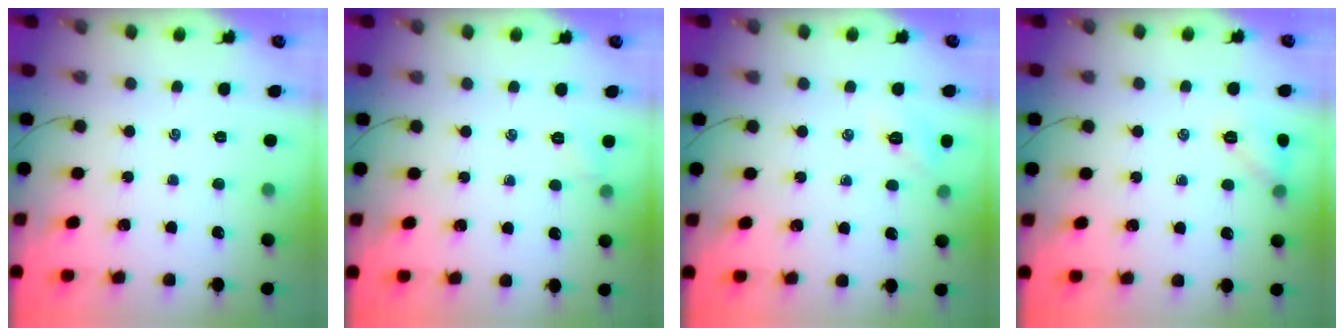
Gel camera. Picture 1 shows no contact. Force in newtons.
{"total": 4.7, "press": 4.6, "slide": 1.0}
{"total": 6.4, "press": 6.3, "slide": 1.5}
{"total": 7.2, "press": 7.1, "slide": 1.4}